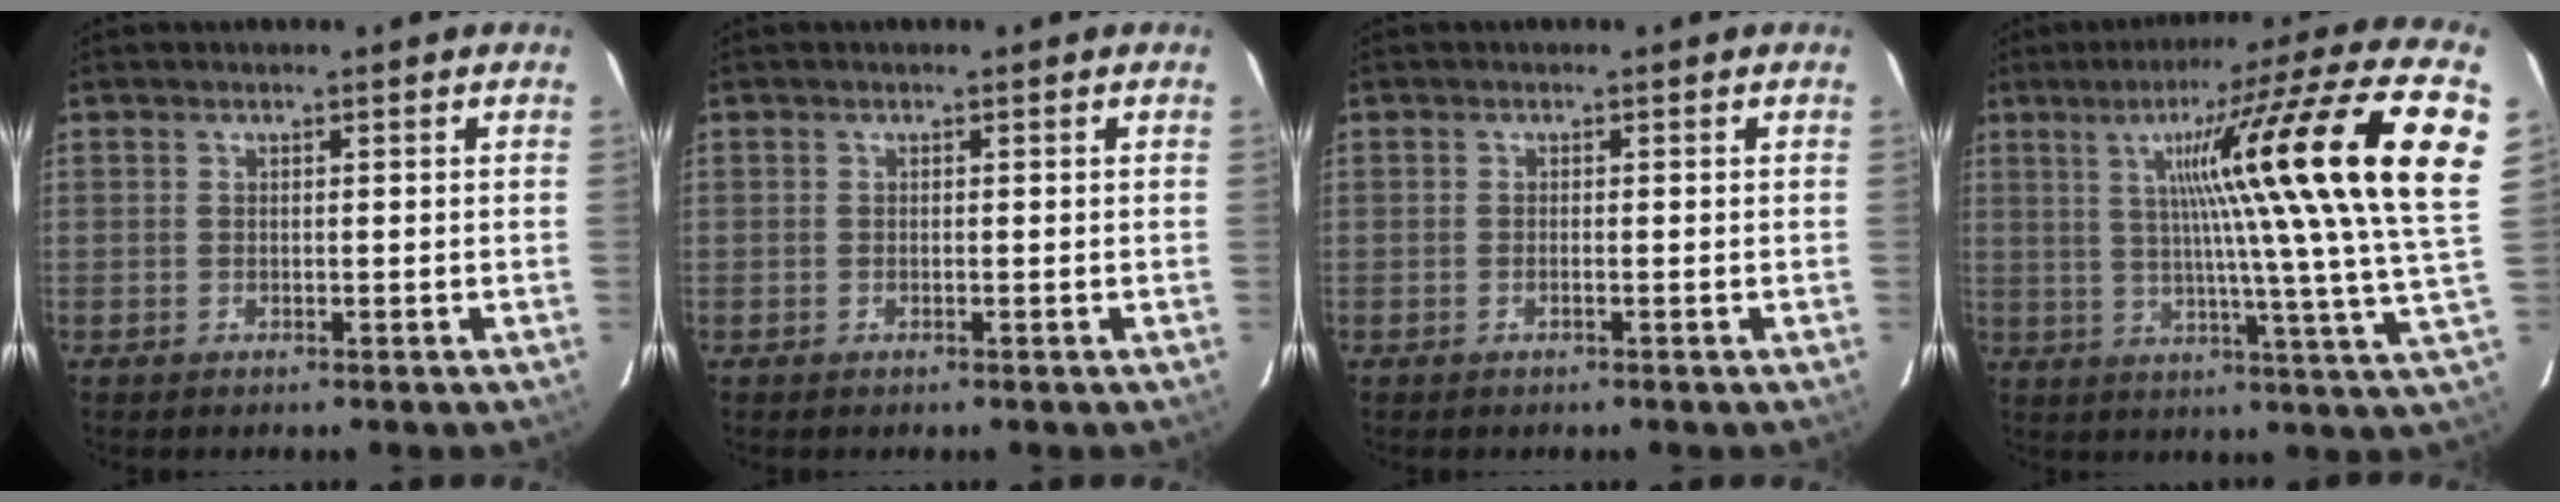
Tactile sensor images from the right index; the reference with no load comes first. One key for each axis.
{"total": 0.0}
{"total": 0.5, "fx": -0.2, "fy": 0.0, "fz": 0.5, "tx": -0.011, "ty": 0.000, "tz": -0.003}
{"total": 25.2, "fx": 7.6, "fy": -1.8, "fz": 23.9, "tx": -0.279, "ty": 0.025, "tz": 0.105}